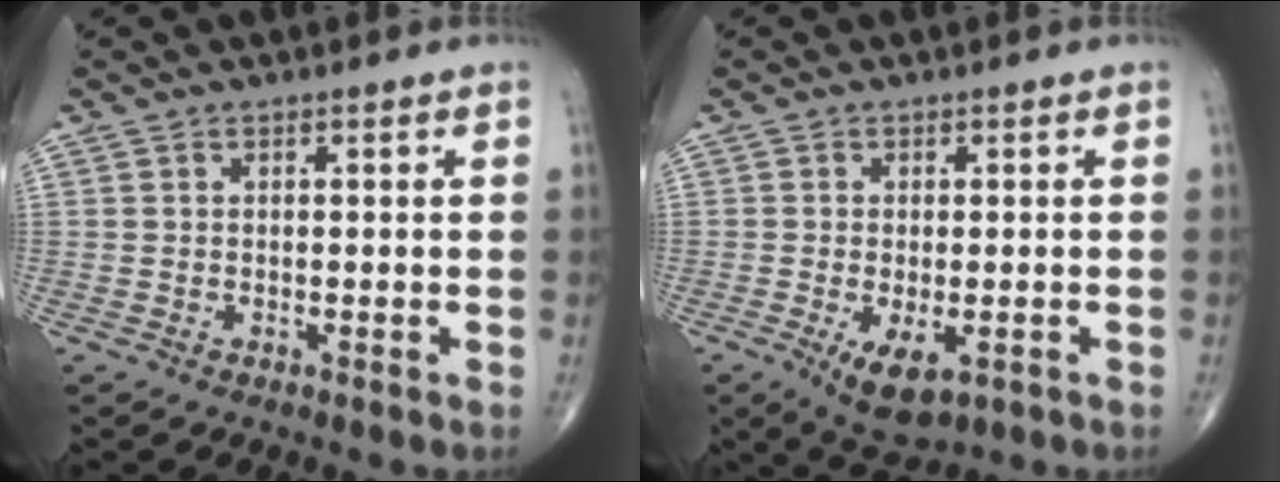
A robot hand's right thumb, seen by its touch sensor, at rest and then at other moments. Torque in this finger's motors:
{"motor_torque": [-0.43, 0.24, 0.43, 0.25, 0.01]}